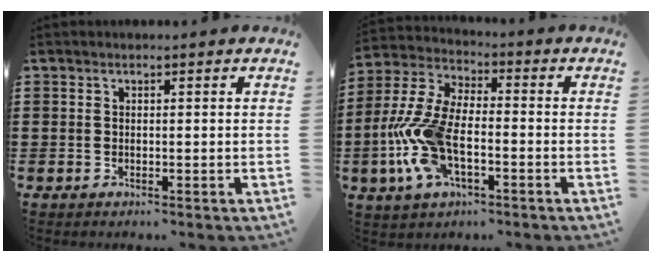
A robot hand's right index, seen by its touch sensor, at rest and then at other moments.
{"total": 11.7, "force": [-3.0, 5.7, 9.7], "torque": [-0.248, -0.015, -0.060]}